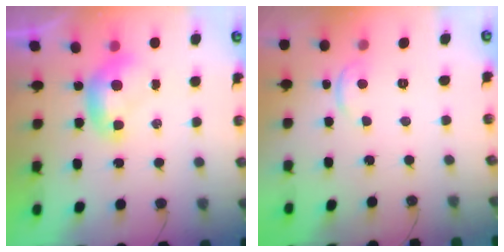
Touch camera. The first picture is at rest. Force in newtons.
{"total": 0.6, "press": 0.4, "slide": 0.5}